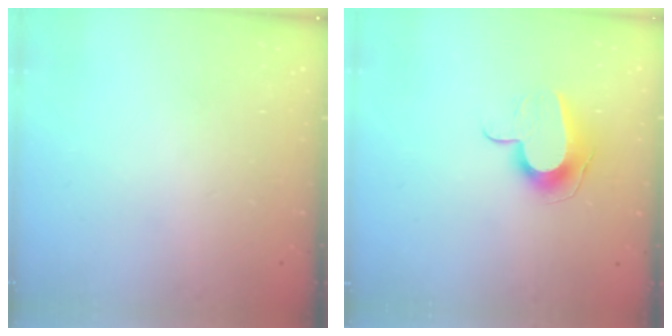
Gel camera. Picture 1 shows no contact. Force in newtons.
{"total": 9.8, "press": 9.8, "slide": 0.1}